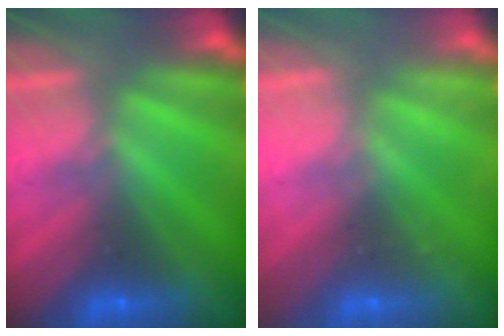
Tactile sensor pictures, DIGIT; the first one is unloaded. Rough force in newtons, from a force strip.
{"total": 2.0}